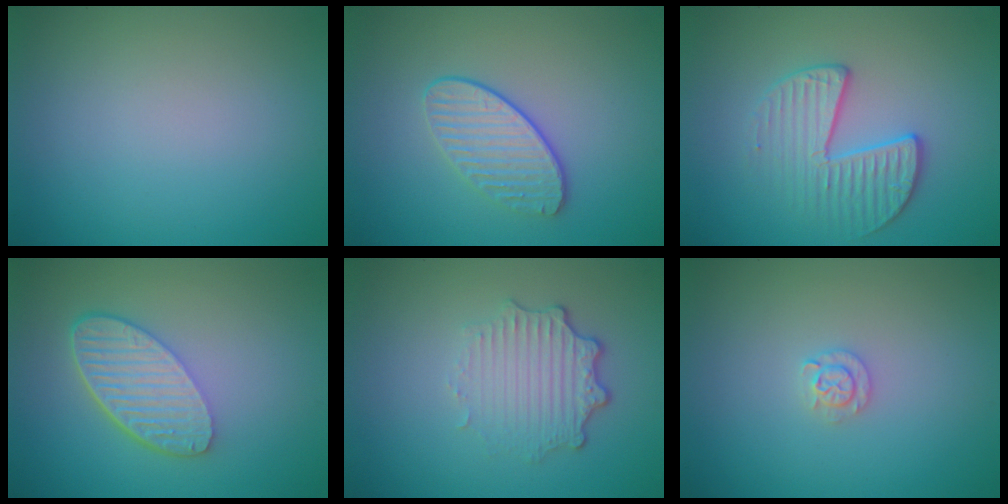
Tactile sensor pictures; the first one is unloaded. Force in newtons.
{"total": 2.7, "press": 2.4, "slide": 1.2}
{"total": 3.3, "press": 3.0, "slide": 1.3}
{"total": 5.5, "press": 4.0, "slide": 3.7}
{"total": 3.3, "press": 2.7, "slide": 1.9}
{"total": 1.3, "press": 1.3, "slide": 0.2}